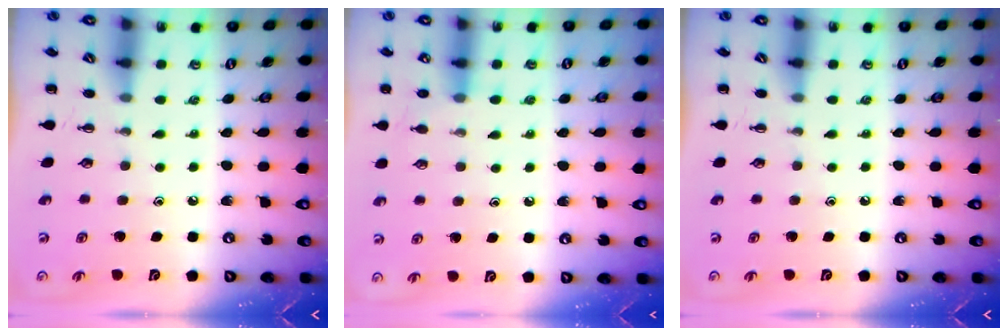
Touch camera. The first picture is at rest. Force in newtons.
{"total": 7.0, "press": 6.6, "slide": 2.2}
{"total": 0.0}